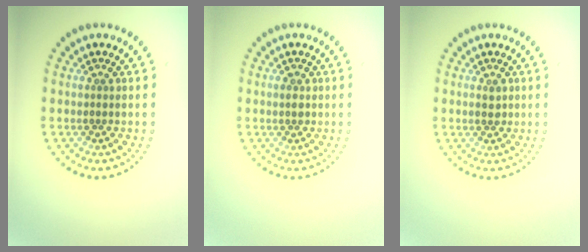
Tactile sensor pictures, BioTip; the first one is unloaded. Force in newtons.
{"total": 1.0, "press": 1.0, "slide": 0.1}
{"total": 1.3, "press": 1.3, "slide": 0.2}